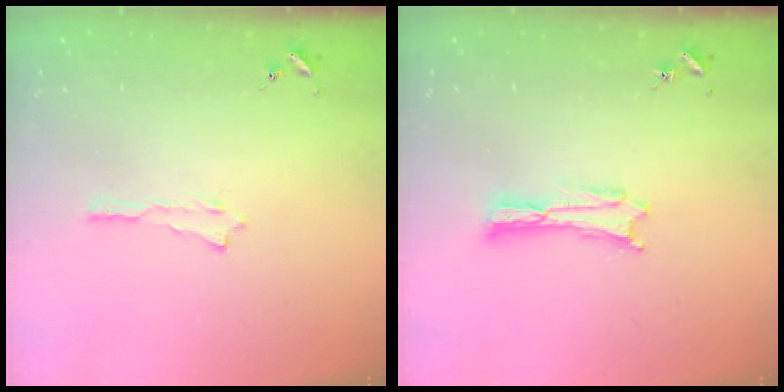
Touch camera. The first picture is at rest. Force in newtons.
{"total": 0.5, "press": 0.5, "slide": 0.2}